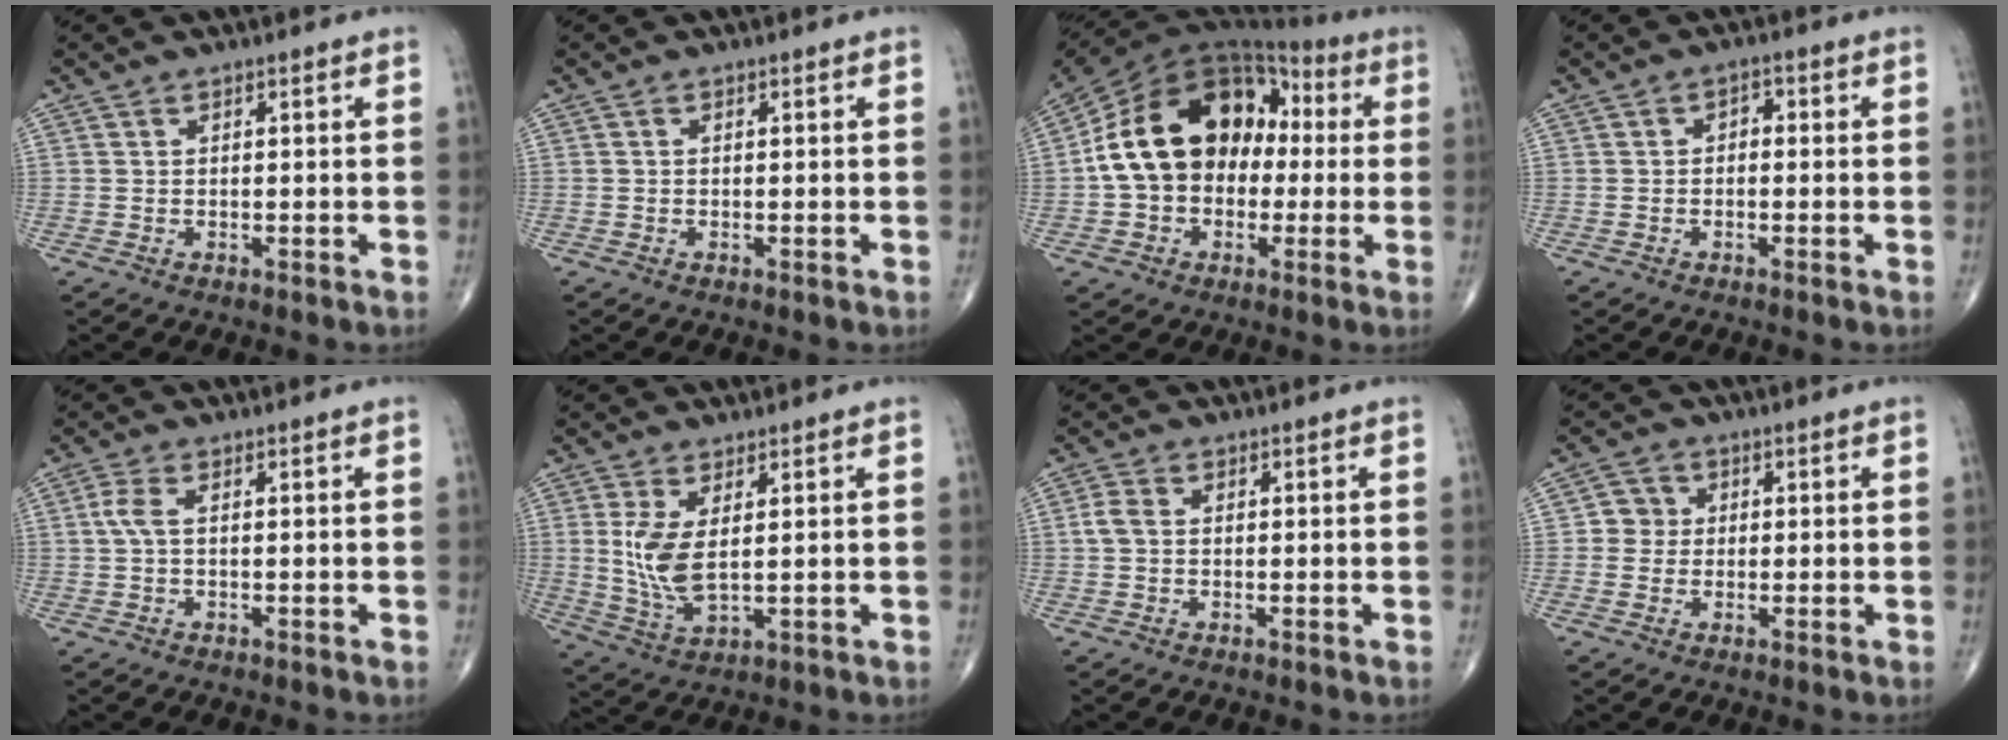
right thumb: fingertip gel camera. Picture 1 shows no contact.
{"total": 0.0}
{"total": 19.3, "force": [0.3, 14.0, 13.2], "torque": [-0.216, 0.049, -0.001]}
{"total": 1.8, "force": [-0.2, 1.2, 1.2], "torque": [-0.006, 0.009, -0.012]}
{"total": 2.7, "force": [0.3, 1.1, 2.5], "torque": [-0.067, 0.006, 0.003]}
{"total": 7.4, "force": [1.2, 3.2, 6.6], "torque": [-0.142, -0.018, 0.035]}
{"total": 2.6, "force": [0.1, 1.8, 1.9], "torque": [-0.044, 0.006, -0.002]}
{"total": 3.4, "force": [0.2, 3.3, 0.8], "torque": [0.011, 0.008, -0.004]}